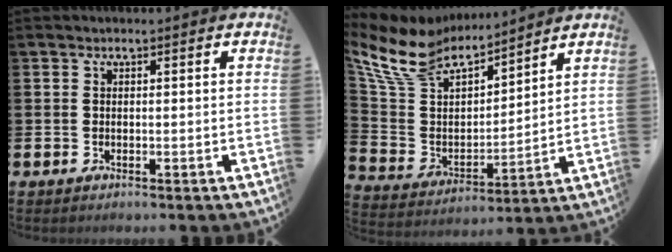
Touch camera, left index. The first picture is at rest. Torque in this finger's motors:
{"motor_torque": [1.10, -1.04, 0.68, 0.08]}